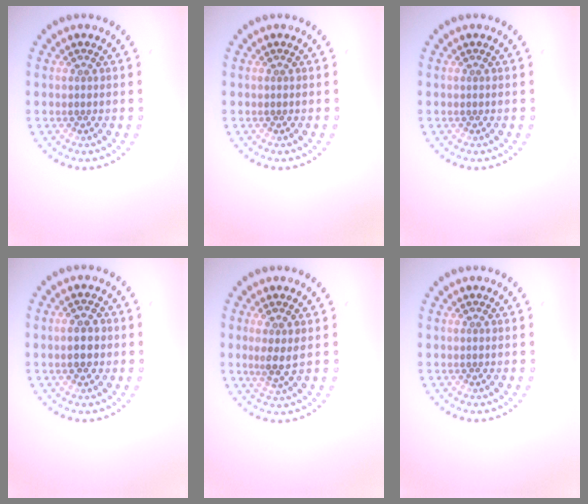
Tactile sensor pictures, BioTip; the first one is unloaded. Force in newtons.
{"total": 0.0}
{"total": 0.0}
{"total": 2.5, "press": 2.5, "slide": 0.1}
{"total": 2.0, "press": 1.6, "slide": 1.2}
{"total": 0.0}